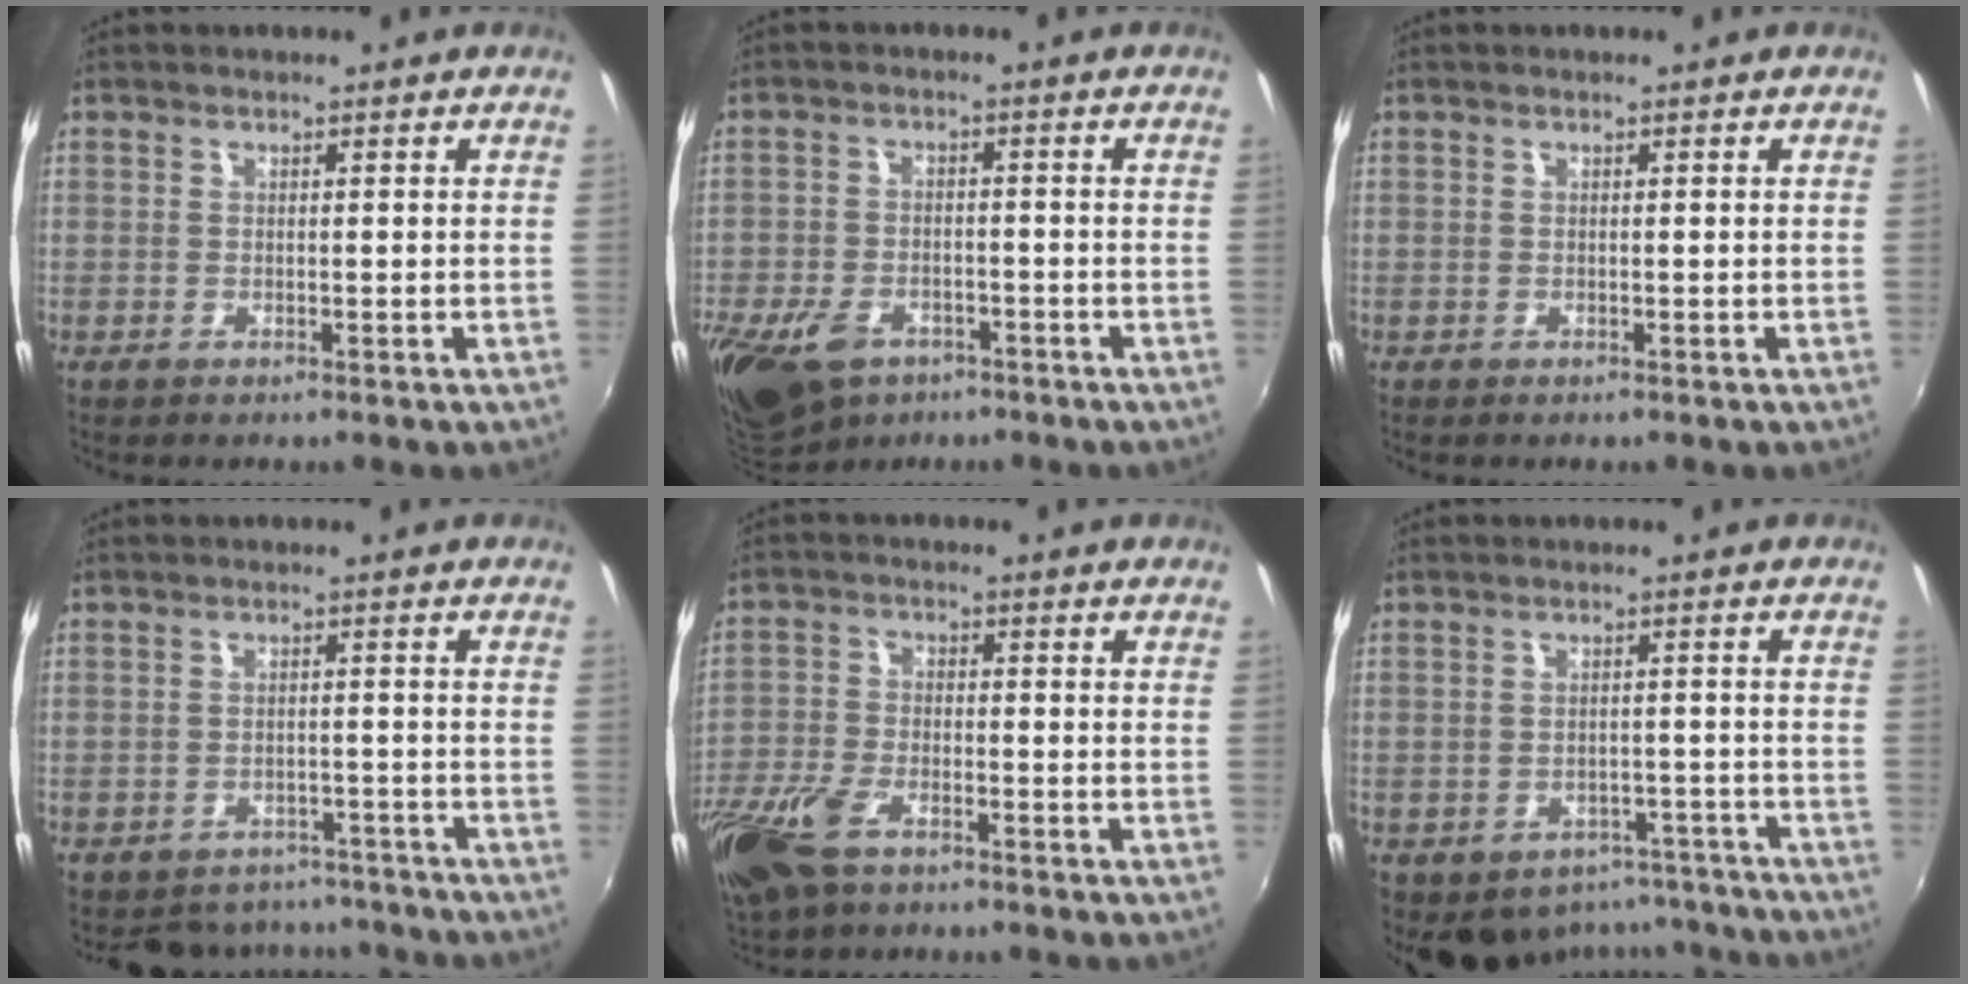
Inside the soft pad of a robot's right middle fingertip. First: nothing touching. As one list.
[{"total": 13.7, "force": [-8.3, 8.2, 7.3], "torque": [-0.184, -0.028, -0.145]}, {"total": 0.0}, {"total": 9.4, "force": [-8.1, 4.4, 1.7], "torque": [-0.045, 0.007, -0.103]}, {"total": 11.7, "force": [-7.6, 5.6, 7.0], "torque": [-0.177, -0.023, -0.152]}, {"total": 11.5, "force": [-8.0, 7.2, 3.9], "torque": [-0.084, 0.004, -0.084]}]